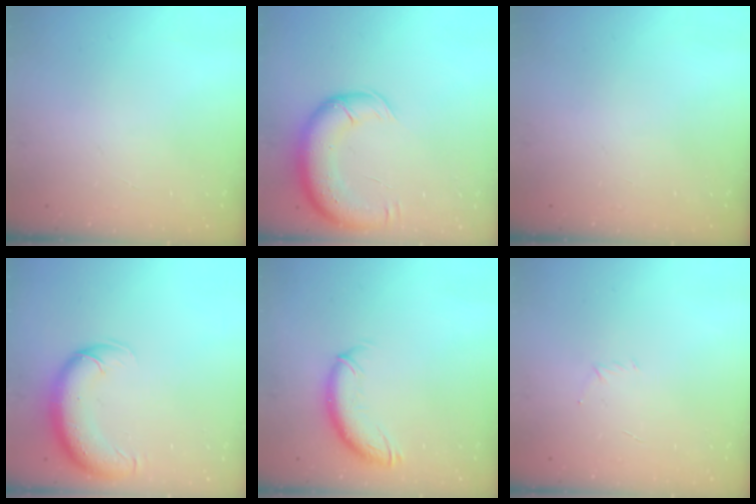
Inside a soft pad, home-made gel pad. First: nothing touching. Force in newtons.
{"total": 13.2, "press": 12.8, "slide": 3.3}
{"total": 0.0}
{"total": 11.0, "press": 10.6, "slide": 2.8}
{"total": 10.4, "press": 10.3, "slide": 0.9}
{"total": 2.9, "press": 2.8, "slide": 0.8}